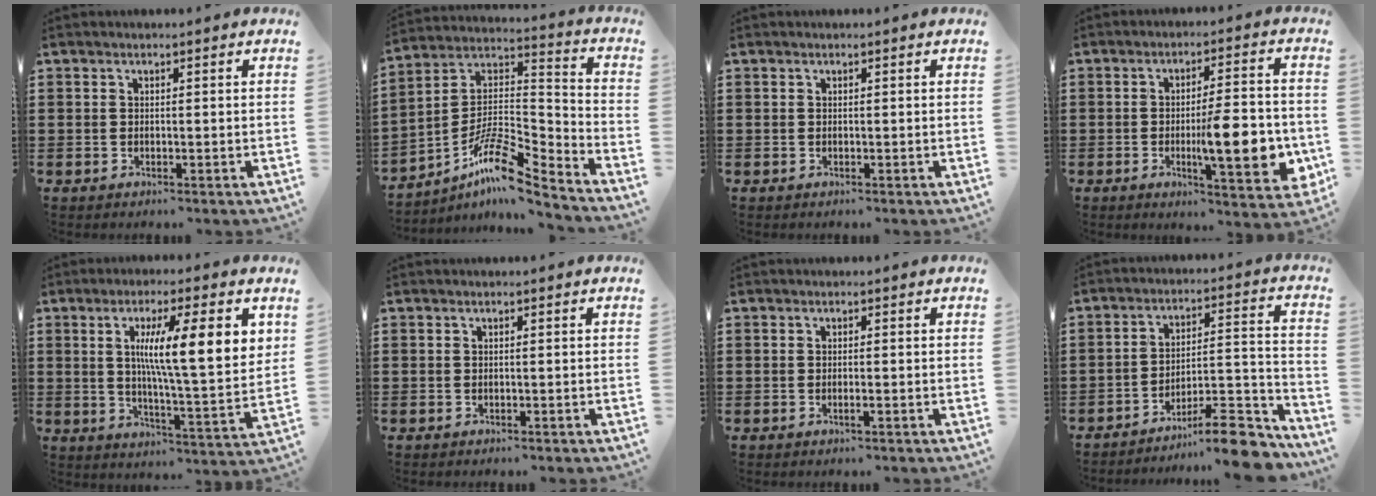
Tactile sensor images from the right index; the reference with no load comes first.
{"total": 10.7, "force": [-7.5, 2.7, 7.1], "torque": [-0.145, 0.002, -0.150]}
{"total": 0.0}
{"total": 11.1, "force": [-2.2, 2.7, 10.6], "torque": [-0.153, -0.010, -0.035]}
{"total": 11.7, "force": [4.0, 1.7, 10.9], "torque": [-0.188, -0.013, 0.058]}
{"total": 0.0}
{"total": 0.9, "force": [-0.3, 0.0, 0.8], "torque": [-0.014, -0.005, -0.005]}
{"total": 11.4, "force": [-9.5, 2.0, 6.1], "torque": [-0.068, 0.031, -0.175]}